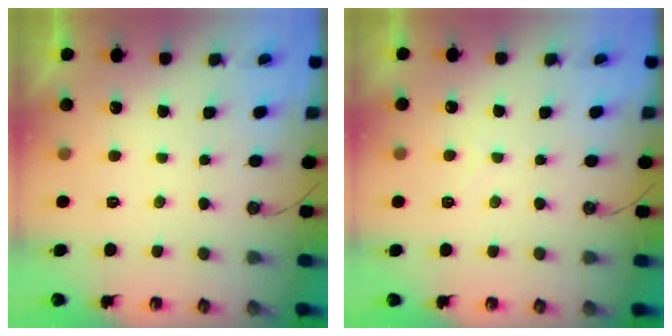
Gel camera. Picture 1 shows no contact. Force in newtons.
{"total": 4.7, "press": 4.6, "slide": 0.6}